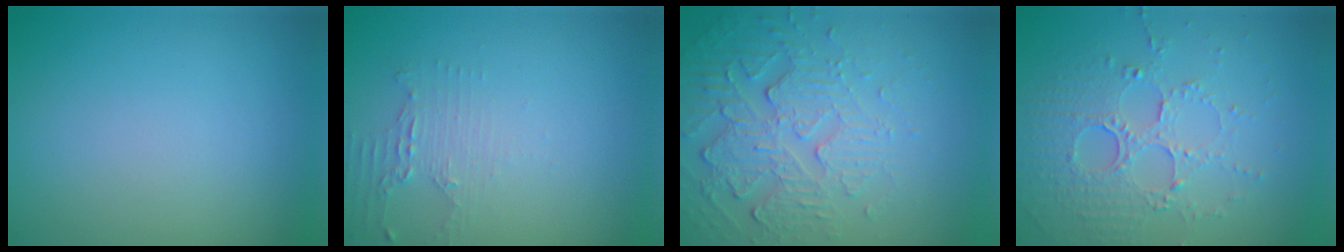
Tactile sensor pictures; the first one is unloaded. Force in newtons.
{"total": 2.0, "press": 1.4, "slide": 1.5}
{"total": 5.8, "press": 3.7, "slide": 4.4}
{"total": 5.3, "press": 3.7, "slide": 3.9}